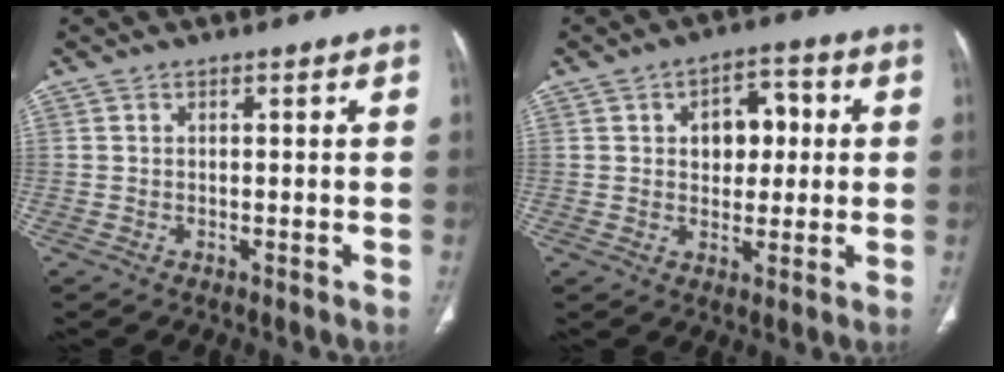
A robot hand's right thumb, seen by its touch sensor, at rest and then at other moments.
{"total": 8.3, "force": [1.5, 5.7, 5.9], "torque": [-0.045, 0.012, 0.020]}